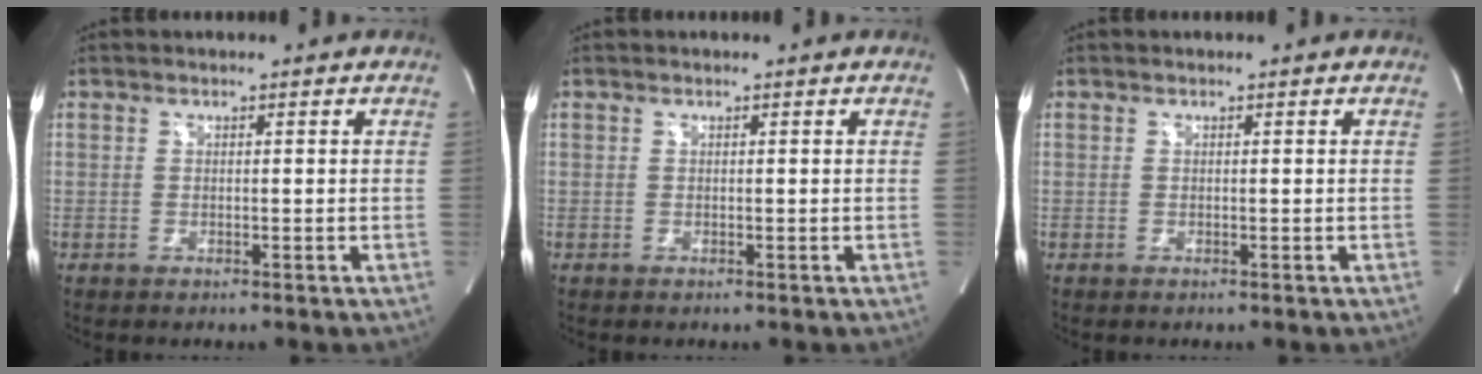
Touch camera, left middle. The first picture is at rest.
{"total": 0.0}
{"total": 0.0}